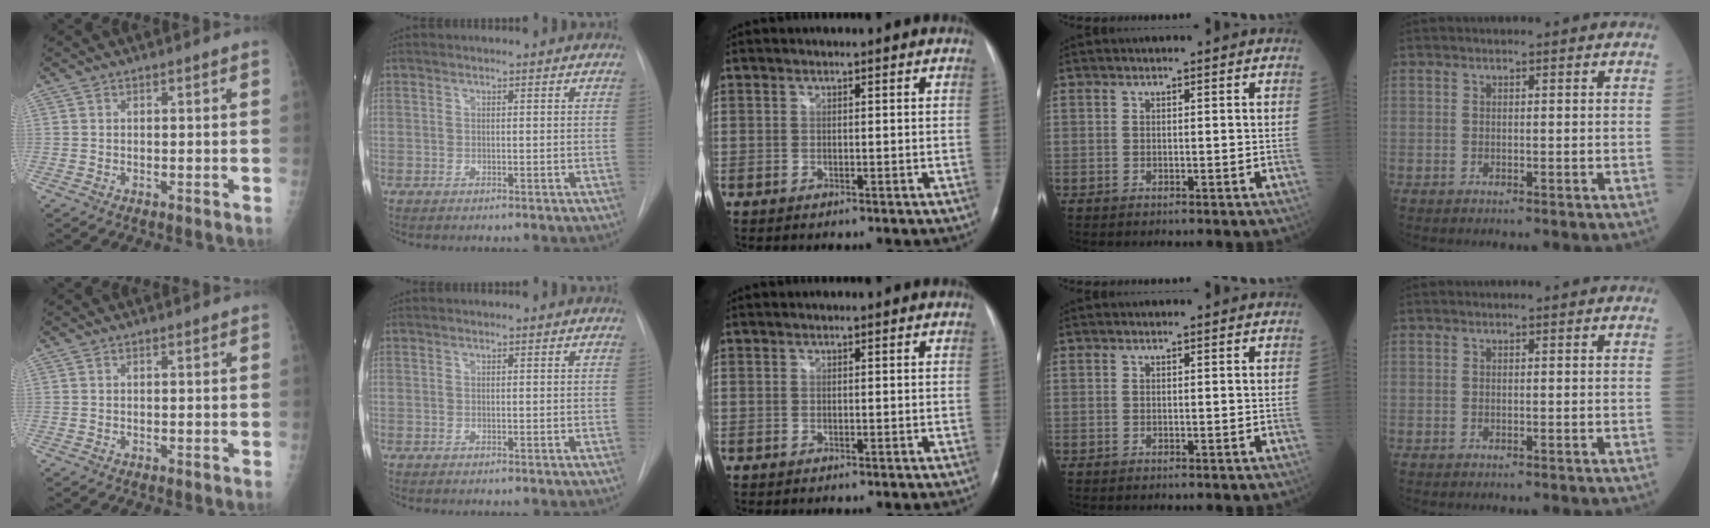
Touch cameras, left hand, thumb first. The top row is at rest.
{}